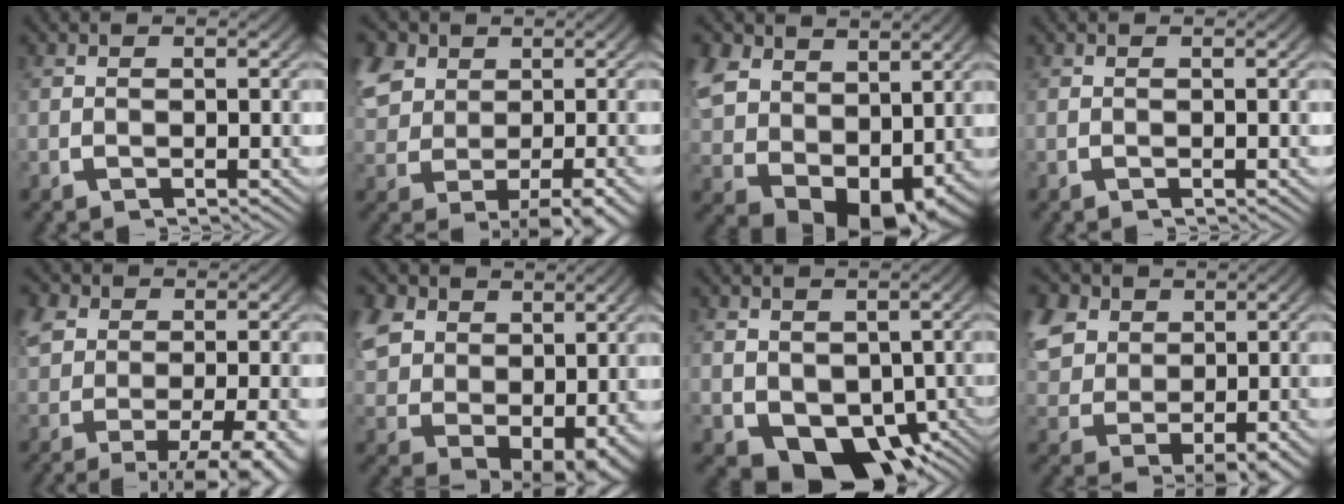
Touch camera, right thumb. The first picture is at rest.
{"total": 6.3, "force": [0.2, 4.4, 4.4], "torque": [-0.102, -0.028, 0.027]}
{"total": 10.7, "force": [-1.1, 7.3, 7.7], "torque": [-0.166, -0.050, 0.012]}
{"total": 0.0}
{"total": 6.5, "force": [-2.6, 3.3, 4.9], "torque": [-0.091, -0.026, -0.019]}
{"total": 9.2, "force": [0.0, 6.5, 6.6], "torque": [-0.138, -0.048, 0.031]}
{"total": 9.2, "force": [-3.5, 6.1, 5.9], "torque": [-0.110, -0.046, -0.027]}
{"total": 7.8, "force": [1.0, 5.7, 5.2], "torque": [-0.120, -0.036, 0.045]}